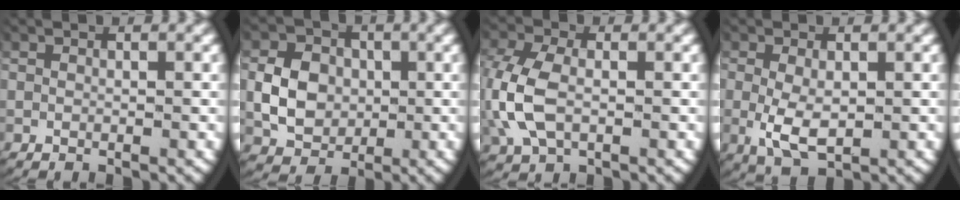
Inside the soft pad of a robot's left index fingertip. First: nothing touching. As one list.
[{"total": 5.7, "force": [-0.2, 4.9, 3.0], "torque": [-0.052, -0.009, 0.001]}, {"total": 5.0, "force": [-0.2, 3.5, 3.5], "torque": [-0.119, -0.020, 0.009]}, {"total": 4.6, "force": [-1.0, 2.7, 3.5], "torque": [-0.084, -0.020, -0.005]}]